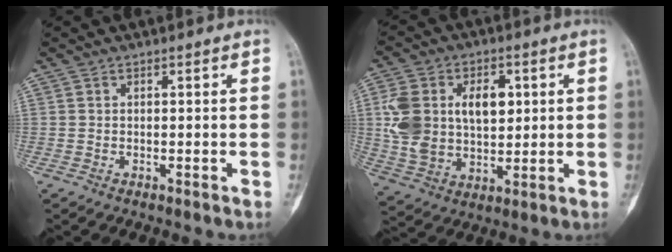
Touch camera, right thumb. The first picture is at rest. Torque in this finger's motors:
{"motor_torque": [1.87, 1.96, 0.52, 0.60, 0.19]}